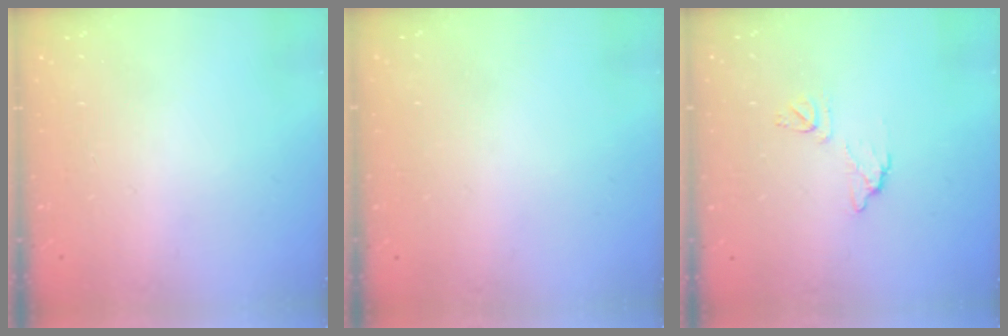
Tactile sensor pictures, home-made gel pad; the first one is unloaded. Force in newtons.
{"total": 3.2, "press": 3.2, "slide": 0.1}
{"total": 6.6, "press": 6.6, "slide": 0.4}